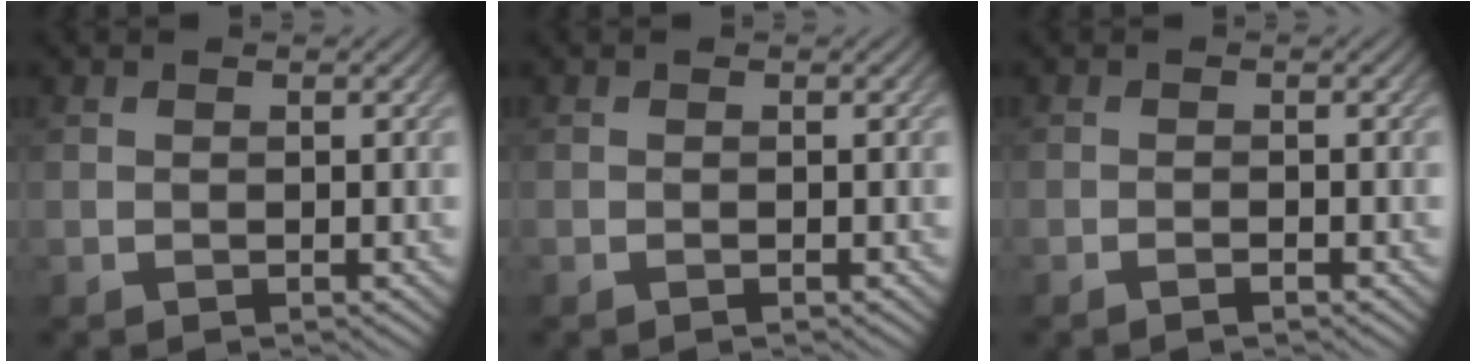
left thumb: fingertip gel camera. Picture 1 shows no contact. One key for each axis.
{"total": 0.0}
{"total": 0.7, "fx": -0.6, "fy": 0.0, "fz": 0.5, "tx": -0.009, "ty": 0.002, "tz": -0.012}